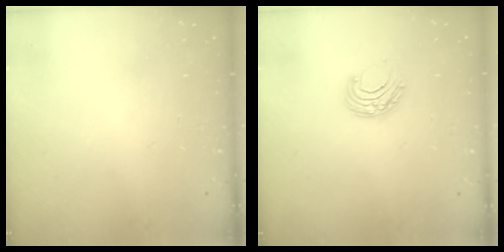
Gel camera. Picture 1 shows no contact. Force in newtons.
{"total": 6.4, "press": 6.3, "slide": 0.6}